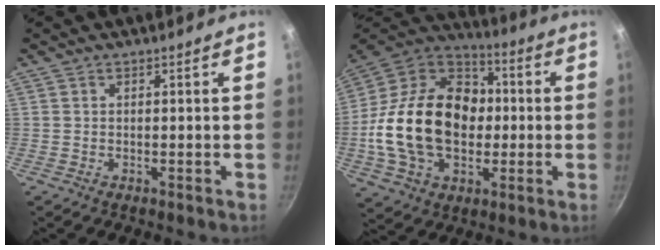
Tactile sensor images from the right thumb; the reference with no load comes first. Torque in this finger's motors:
{"motor_torque": [1.11, 3.90, 2.16, -0.61, 0.51]}